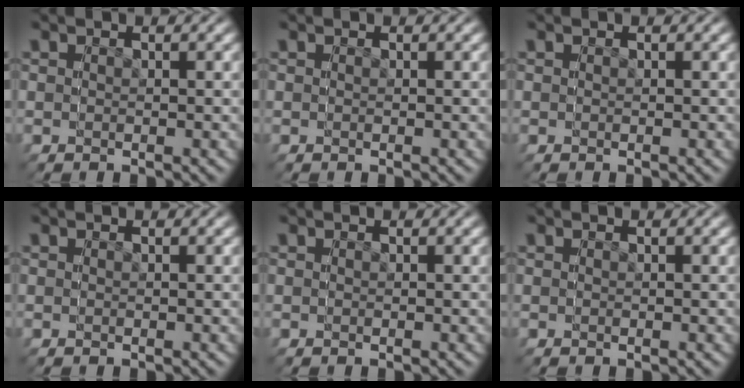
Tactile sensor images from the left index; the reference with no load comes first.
{"total": 0.0}
{"total": 0.0}
{"total": 0.0}
{"total": 0.0}
{"total": 0.0}